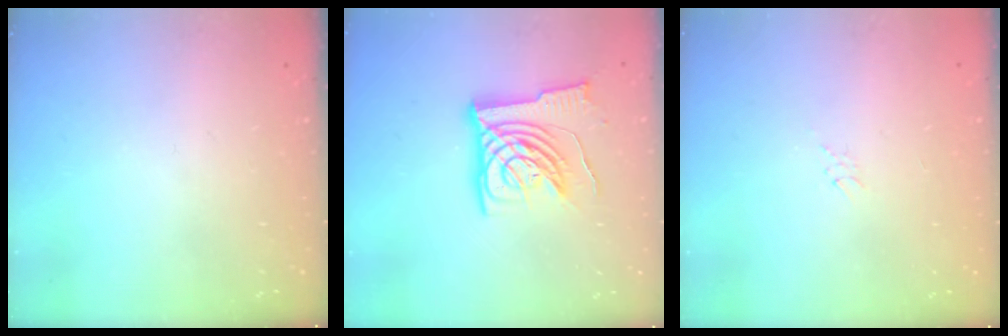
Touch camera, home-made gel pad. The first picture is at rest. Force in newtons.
{"total": 12.4, "press": 12.2, "slide": 2.0}
{"total": 3.8, "press": 3.7, "slide": 0.6}